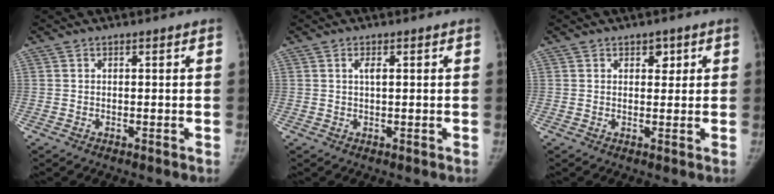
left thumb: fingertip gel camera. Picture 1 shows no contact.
{"total": 1.2, "force": [0.3, 0.4, 1.1], "torque": [-0.022, 0.002, 0.004]}
{"total": 2.4, "force": [1.2, 1.7, 1.2], "torque": [0.004, -0.004, 0.014]}